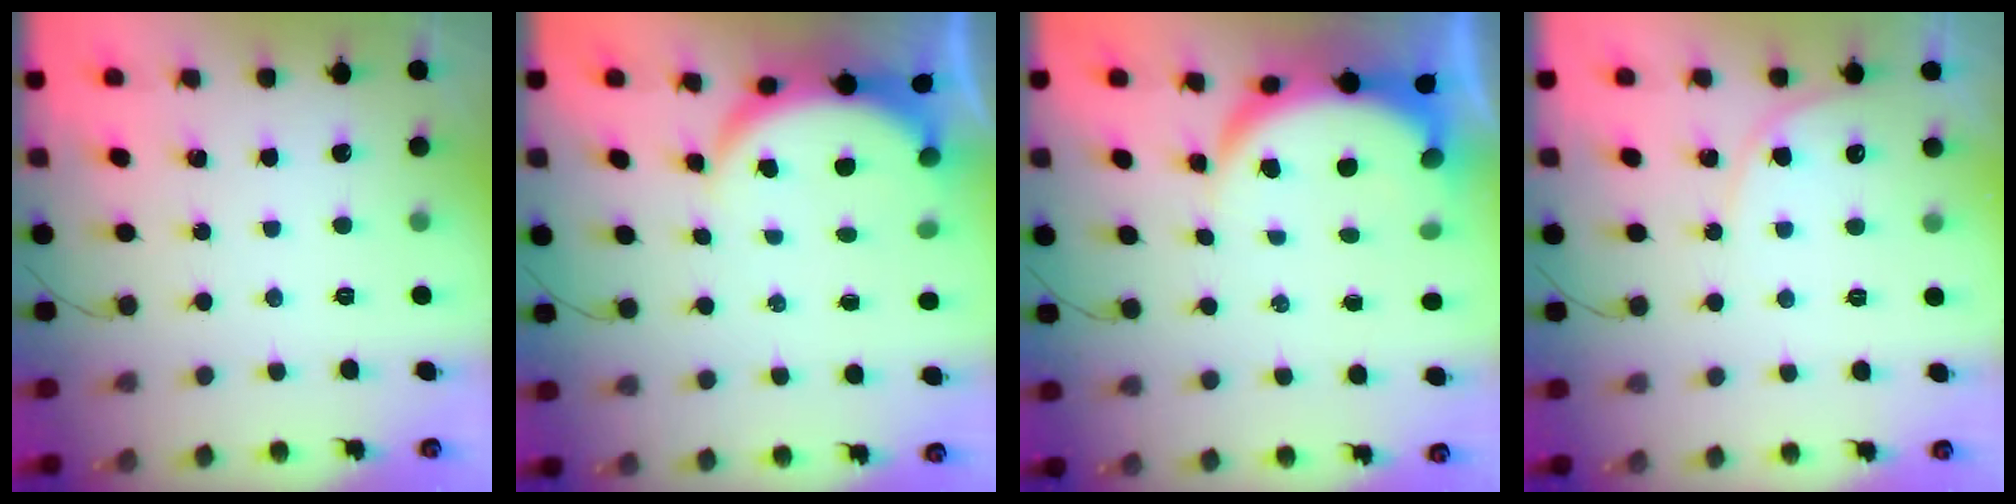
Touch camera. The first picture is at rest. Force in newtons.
{"total": 5.6, "press": 5.5, "slide": 0.6}
{"total": 7.1, "press": 7.1, "slide": 0.9}
{"total": 4.4, "press": 4.3, "slide": 0.3}